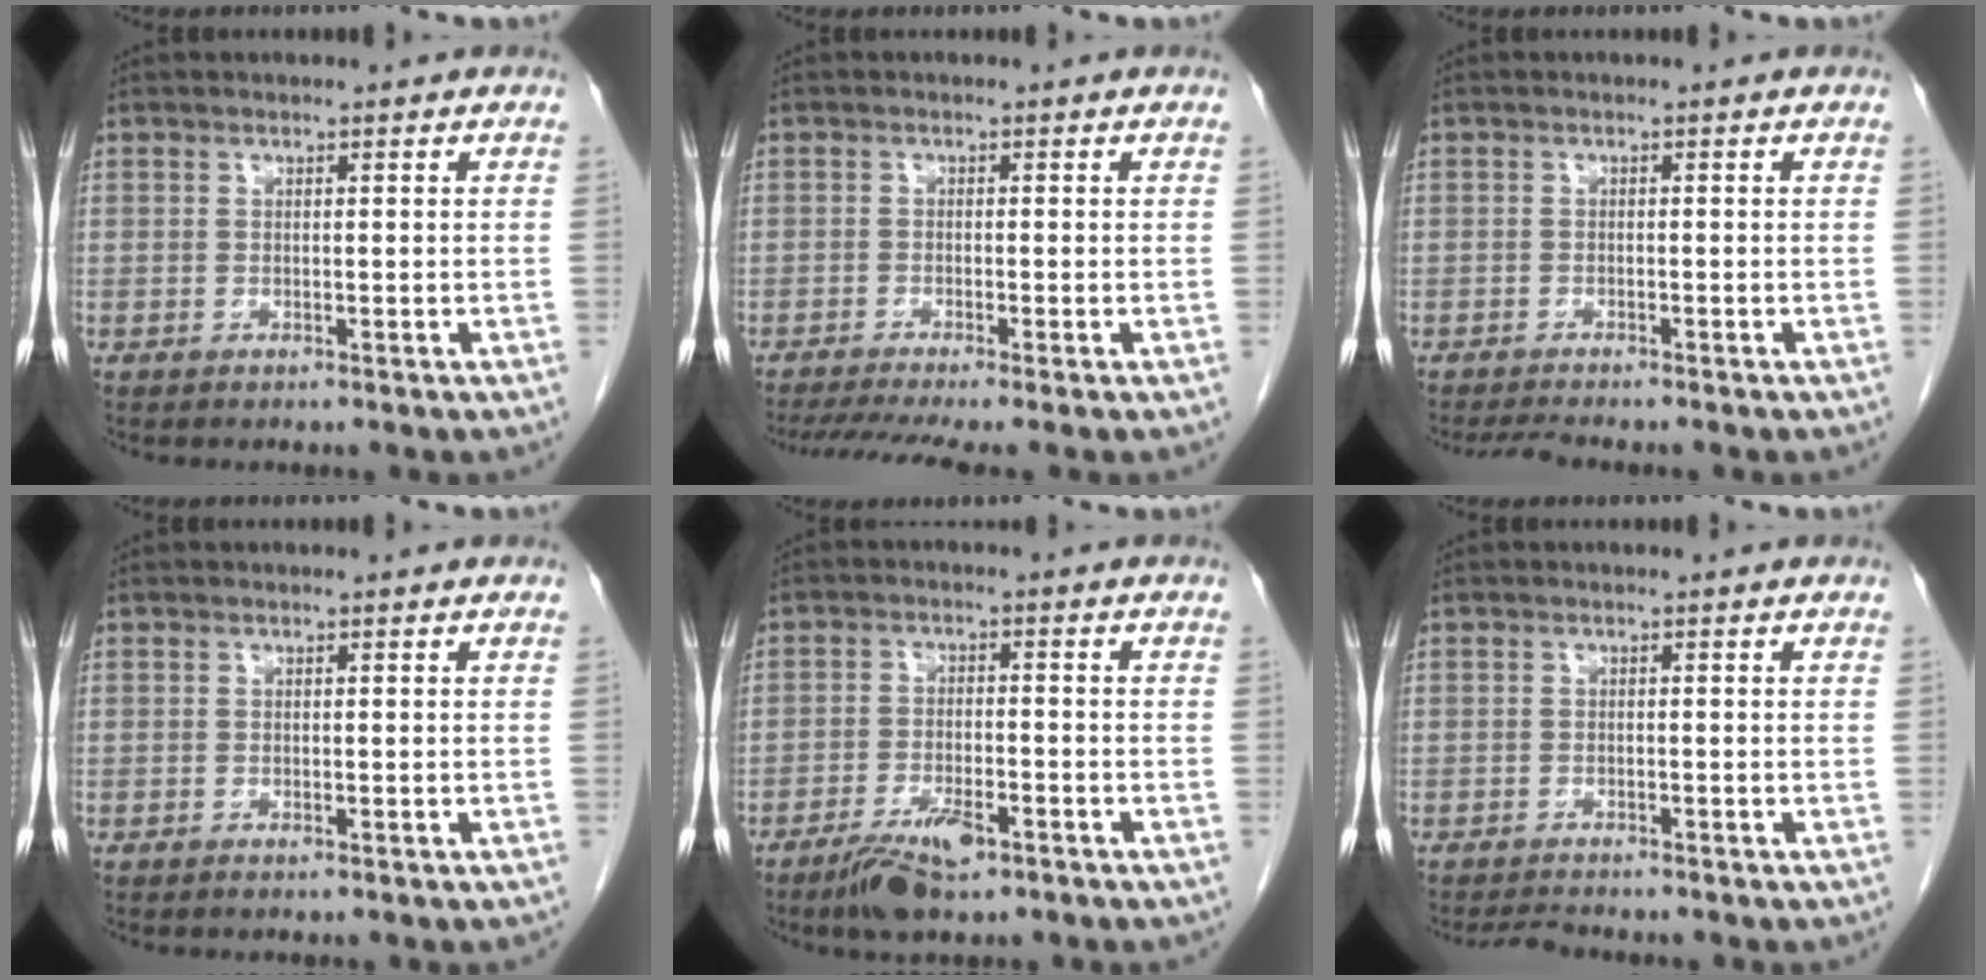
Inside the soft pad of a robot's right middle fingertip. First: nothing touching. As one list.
[{"total": 6.0, "force": [-4.8, -0.2, 3.6], "torque": [-0.057, -0.012, -0.080]}, {"total": 2.8, "force": [-2.6, -0.1, 1.0], "torque": [-0.019, -0.010, -0.042]}, {"total": 0.5, "force": [-0.4, 0.2, 0.3], "torque": [-0.011, 0.000, -0.005]}, {"total": 6.2, "force": [-4.1, 1.8, 4.3], "torque": [-0.084, -0.006, -0.067]}, {"total": 2.2, "force": [-2.1, 0.2, 0.4], "torque": [-0.009, -0.010, -0.035]}]